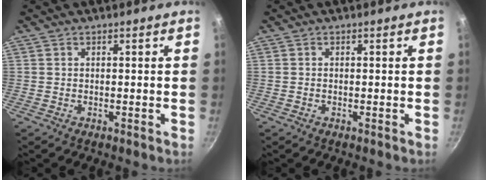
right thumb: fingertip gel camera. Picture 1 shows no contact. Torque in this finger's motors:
{"motor_torque": [-0.22, 0.04, -0.27, 0.17, -0.05]}